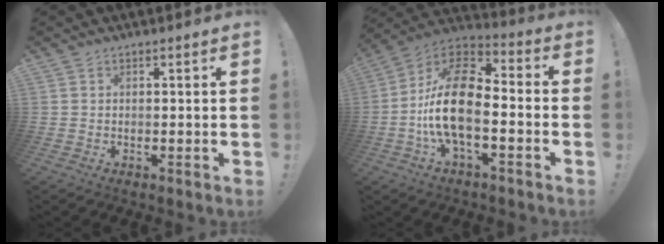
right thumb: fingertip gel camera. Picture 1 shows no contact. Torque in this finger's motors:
{"motor_torque": [2.54, 2.43, 1.85, -0.73, 0.44]}